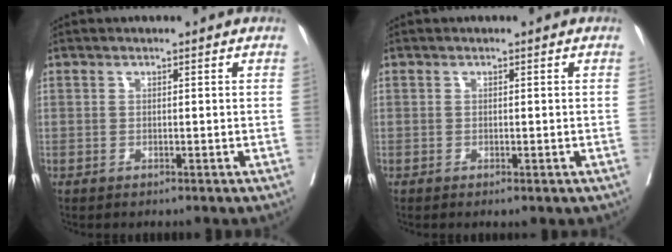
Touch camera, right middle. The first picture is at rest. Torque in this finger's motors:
{"motor_torque": [0.10, 0.14, 0.04, 0.00]}